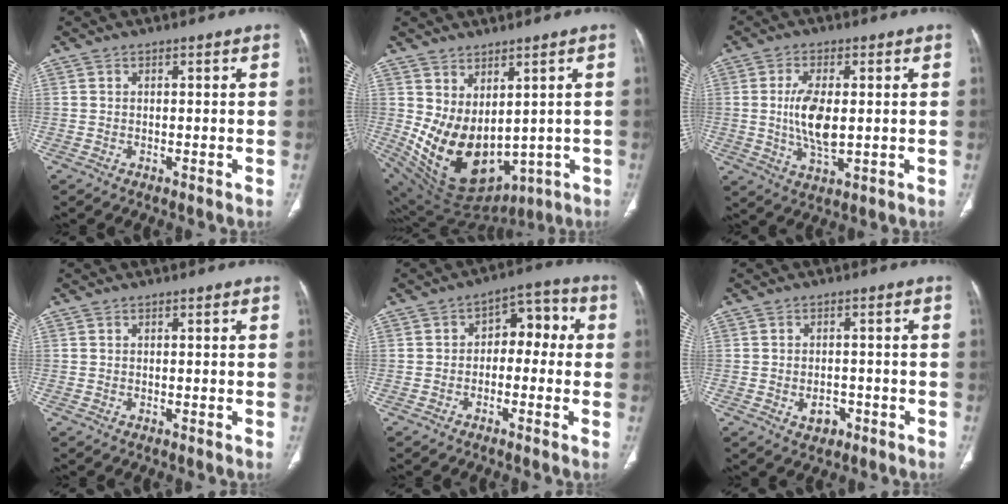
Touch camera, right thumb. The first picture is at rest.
{"total": 15.8, "force": [0.5, 10.0, 12.1], "torque": [-0.194, -0.028, 0.056]}
{"total": 8.6, "force": [0.3, 3.8, 7.8], "torque": [-0.156, -0.012, 0.010]}
{"total": 0.0}
{"total": 7.6, "force": [-0.4, 5.1, 5.6], "torque": [-0.040, 0.042, -0.018]}
{"total": 3.3, "force": [-1.4, 2.4, 1.9], "torque": [-0.018, 0.008, -0.013]}